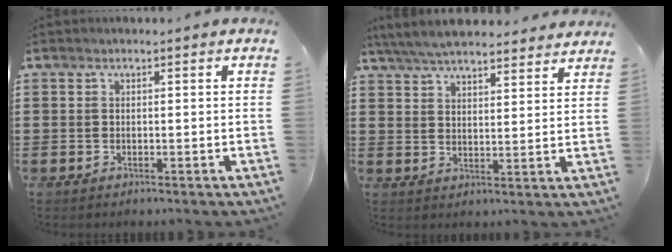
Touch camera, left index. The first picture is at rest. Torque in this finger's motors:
{"motor_torque": [1.09, -1.05, 0.35, 0.16]}